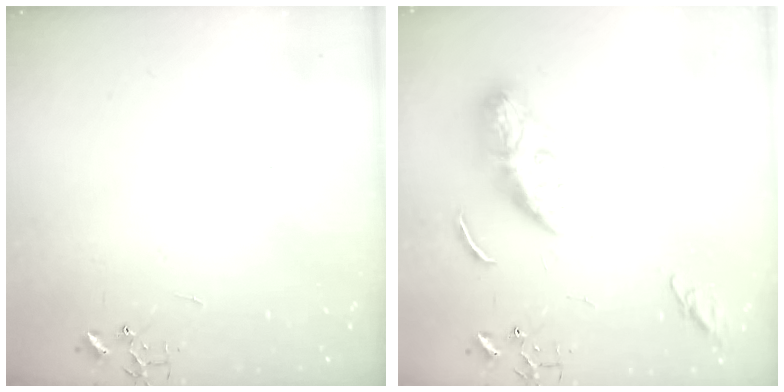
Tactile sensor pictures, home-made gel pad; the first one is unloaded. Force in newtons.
{"total": 10.8, "press": 10.7, "slide": 1.0}